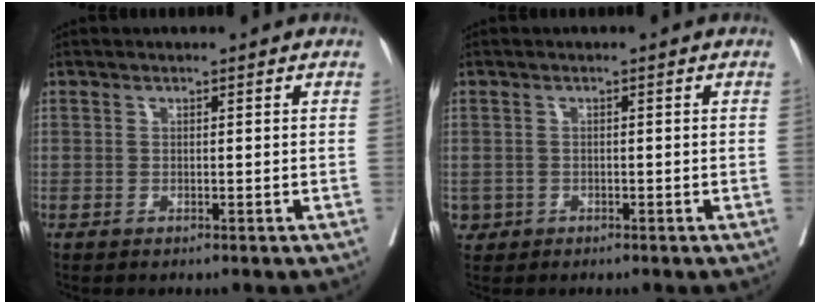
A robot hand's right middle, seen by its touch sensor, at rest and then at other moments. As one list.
[{"total": 1.6, "force": [-0.6, 1.5, 0.3], "torque": [-0.005, 0.004, -0.007]}]